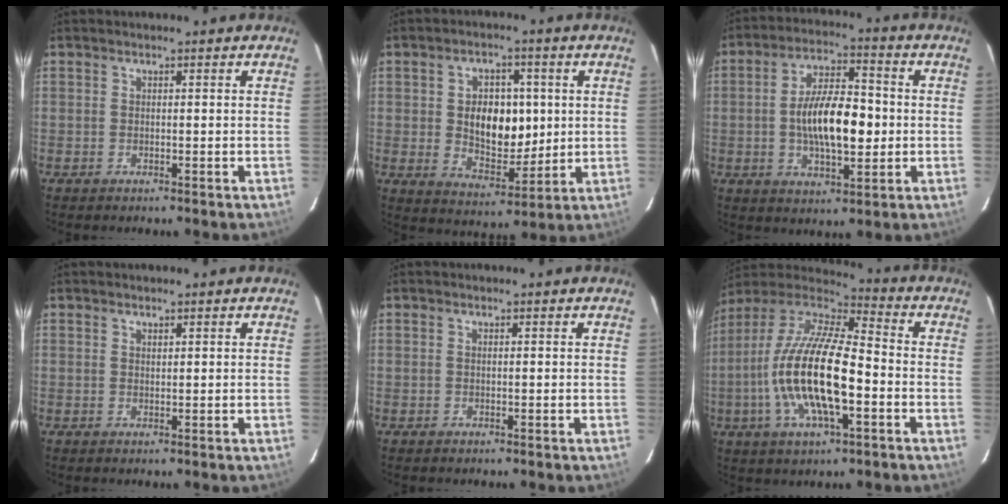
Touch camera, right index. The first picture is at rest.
{"total": 11.0, "force": [1.3, 7.1, 8.3], "torque": [-0.145, 0.004, 0.033]}
{"total": 13.3, "force": [-1.0, 5.5, 12.1], "torque": [-0.218, 0.008, -0.014]}
{"total": 0.8, "force": [0.7, 0.3, 0.3], "torque": [-0.004, 0.001, 0.013]}
{"total": 0.0}
{"total": 20.5, "force": [-4.6, 6.5, 18.9], "torque": [-0.366, -0.013, -0.091]}